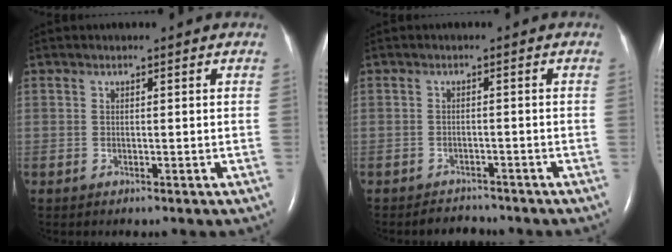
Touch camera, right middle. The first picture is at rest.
{"total": 2.1, "force": [-2.0, 0.4, -0.5], "torque": [0.005, -0.007, -0.028]}